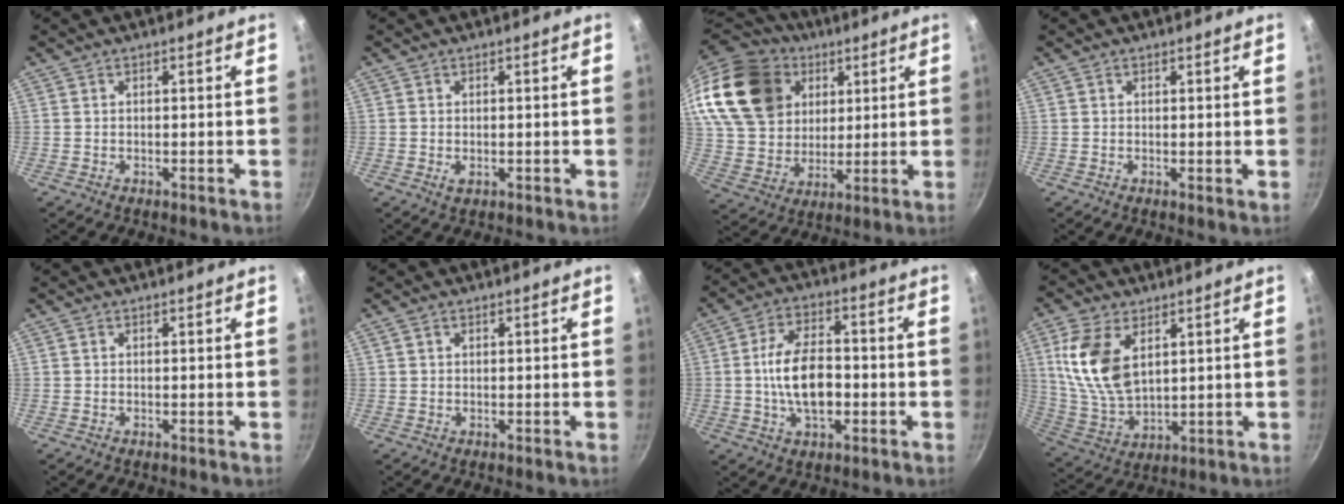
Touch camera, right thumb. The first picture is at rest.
{"total": 1.2, "force": [-0.1, 0.8, 0.9], "torque": [-0.016, -0.002, -0.001]}
{"total": 26.2, "force": [11.4, 19.4, 13.4], "torque": [-0.248, -0.004, 0.224]}
{"total": 0.8, "force": [0.4, 0.4, 0.6], "torque": [-0.008, -0.005, 0.003]}
{"total": 0.0}
{"total": 1.1, "force": [0.6, 0.7, 0.6], "torque": [-0.009, 0.000, 0.011]}
{"total": 12.1, "force": [-1.4, 6.7, 10.0], "torque": [-0.163, 0.023, -0.029]}
{"total": 13.9, "force": [4.7, 8.0, 10.4], "torque": [-0.197, -0.023, 0.105]}